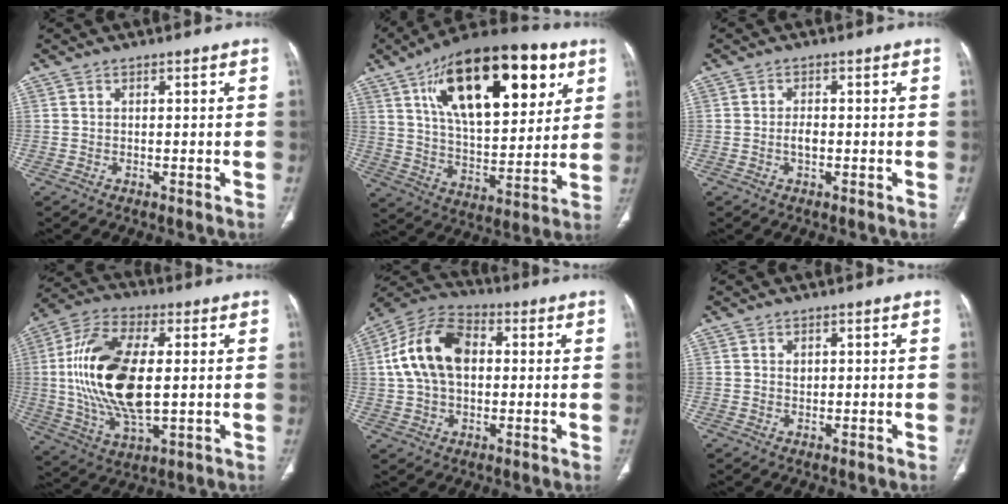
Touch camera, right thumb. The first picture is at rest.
{"total": 28.4, "force": [12.4, 12.9, 22.1], "torque": [-0.322, -0.020, 0.203]}
{"total": 1.9, "force": [-0.4, 1.0, 1.6], "torque": [-0.029, 0.003, -0.008]}
{"total": 20.4, "force": [1.2, 9.9, 17.8], "torque": [-0.359, -0.001, 0.025]}
{"total": 14.9, "force": [2.0, 9.7, 11.1], "torque": [-0.198, 0.025, 0.027]}
{"total": 1.0, "force": [0.4, 0.8, 0.5], "torque": [-0.002, 0.000, 0.007]}